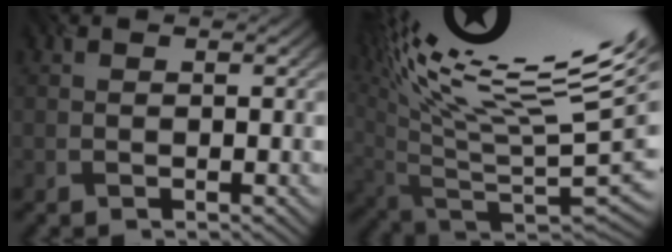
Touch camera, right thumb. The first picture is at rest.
{"total": 19.5, "force": [12.0, 5.3, 14.4], "torque": [-0.206, 0.046, 0.225]}